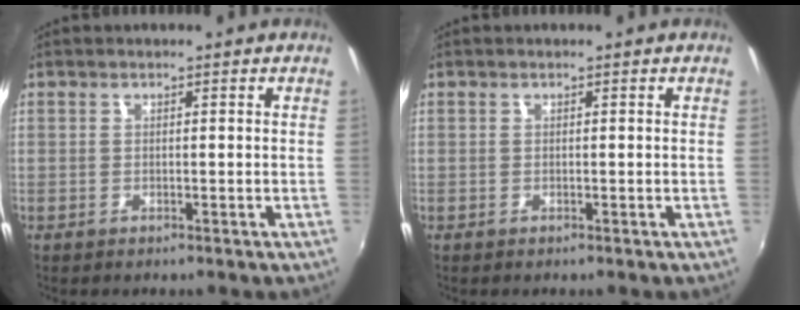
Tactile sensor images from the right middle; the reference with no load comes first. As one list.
[{"total": 0.0}]